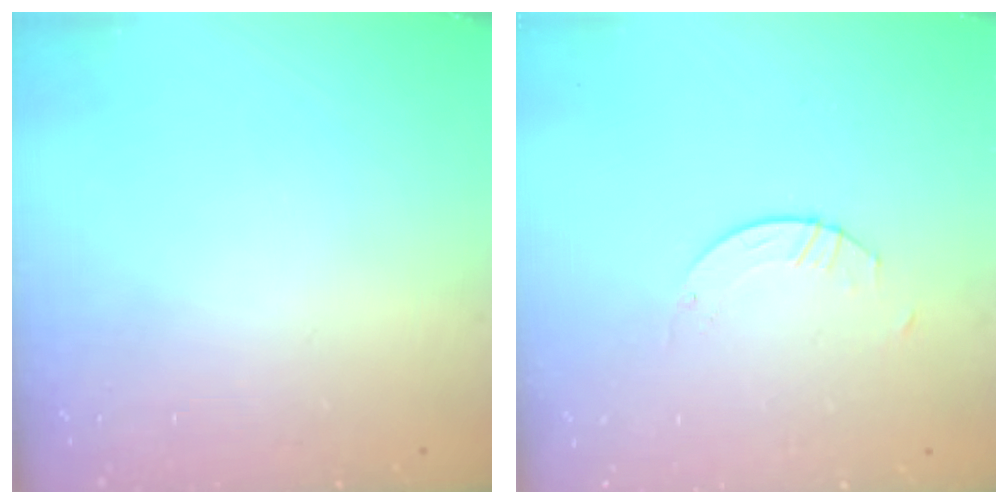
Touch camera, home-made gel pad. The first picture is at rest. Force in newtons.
{"total": 2.6, "press": 2.6, "slide": 0.2}